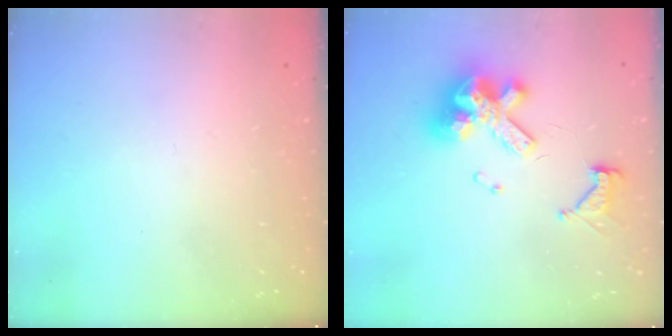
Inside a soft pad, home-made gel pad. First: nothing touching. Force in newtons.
{"total": 13.1, "press": 13.0, "slide": 1.6}